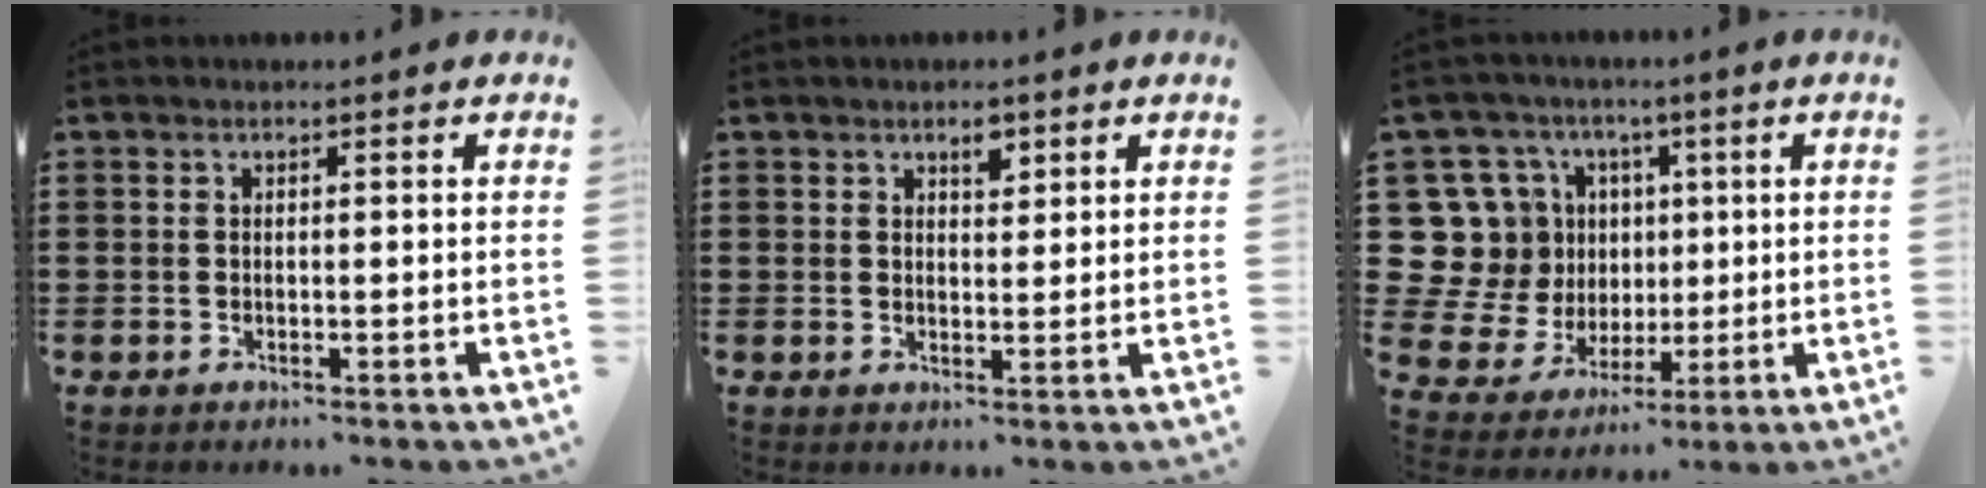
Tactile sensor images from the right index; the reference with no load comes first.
{"total": 2.6, "force": [1.7, 1.3, 1.5], "torque": [-0.018, -0.002, 0.027]}
{"total": 12.6, "force": [2.4, 12.1, 2.8], "torque": [-0.123, -0.027, 0.063]}